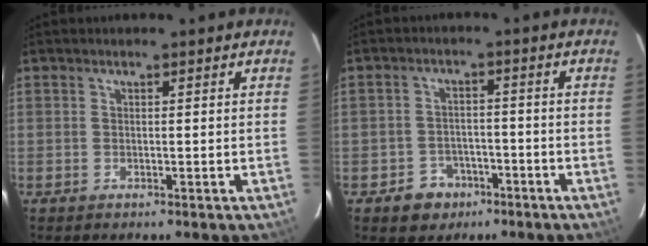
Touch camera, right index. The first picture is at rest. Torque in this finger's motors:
{"motor_torque": [0.05, -0.09, -0.22, -0.08]}